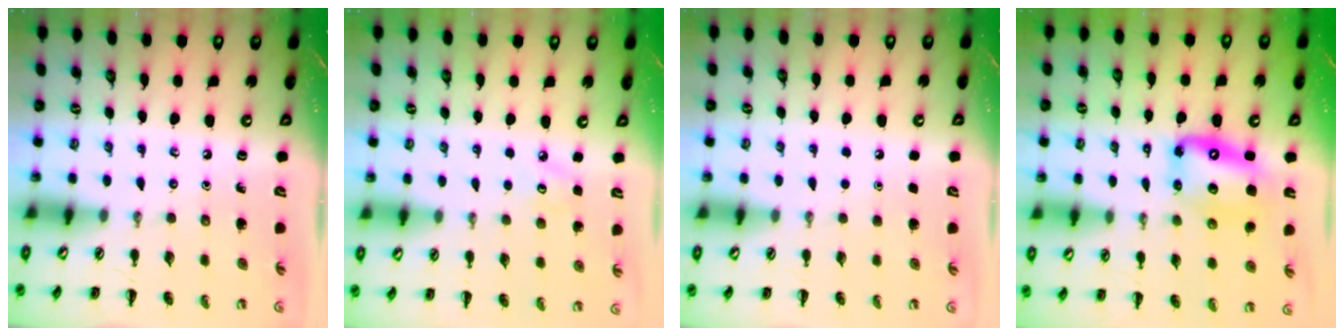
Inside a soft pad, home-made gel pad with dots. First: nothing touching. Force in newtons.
{"total": 4.2, "press": 4.0, "slide": 1.3}
{"total": 1.6, "press": 1.6, "slide": 0.1}
{"total": 13.2, "press": 12.7, "slide": 3.6}